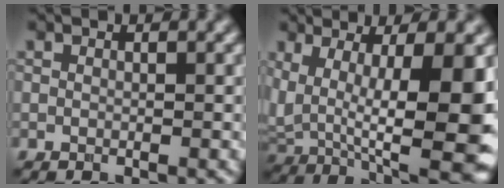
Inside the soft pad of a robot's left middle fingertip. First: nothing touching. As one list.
[{"total": 15.0, "force": [1.0, 5.8, 13.8], "torque": [-0.210, -0.011, 0.042]}]